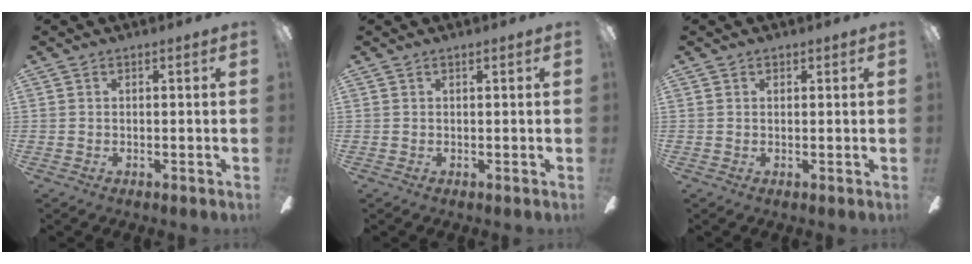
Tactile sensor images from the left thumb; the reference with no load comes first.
{"total": 0.0}
{"total": 0.7, "force": [0.4, 0.5, 0.2], "torque": [0.004, -0.002, 0.006]}